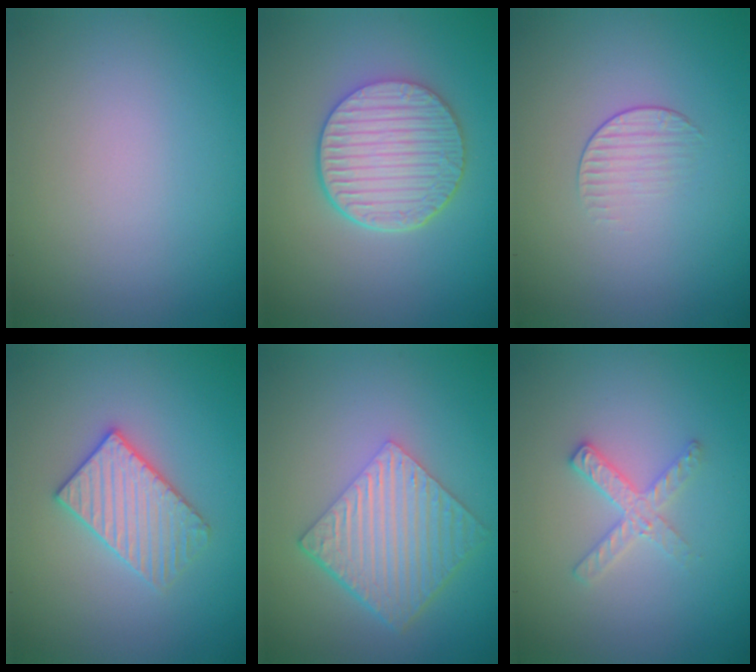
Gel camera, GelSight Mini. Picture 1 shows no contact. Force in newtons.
{"total": 6.0, "press": 4.5, "slide": 4.0}
{"total": 1.2, "press": 0.4, "slide": 1.2}
{"total": 3.1, "press": 3.1, "slide": 0.4}
{"total": 6.0, "press": 4.2, "slide": 4.2}
{"total": 2.2, "press": 2.2, "slide": 0.3}